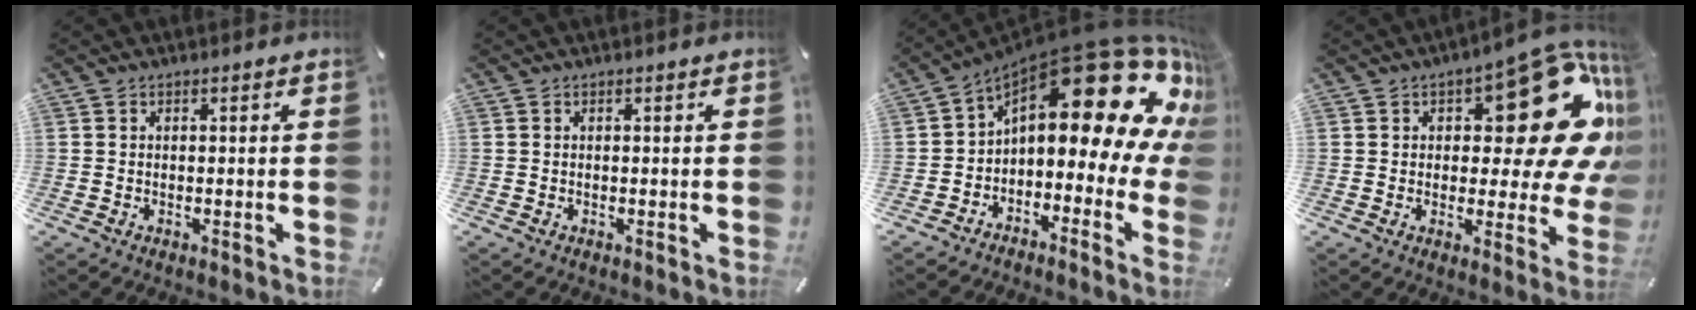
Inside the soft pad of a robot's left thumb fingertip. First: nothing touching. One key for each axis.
{"total": 0.0}
{"total": 24.2, "fx": 11.0, "fy": 10.6, "fz": 18.8, "tx": -0.272, "ty": -0.090, "tz": 0.186}
{"total": 25.0, "fx": 8.4, "fy": 12.3, "fz": 20.0, "tx": -0.232, "ty": -0.062, "tz": 0.143}